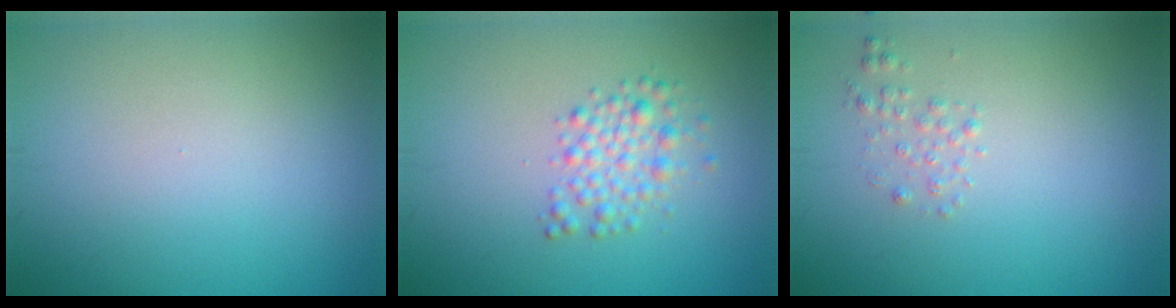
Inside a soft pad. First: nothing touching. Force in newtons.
{"total": 2.4, "press": 2.4, "slide": 0.1}
{"total": 1.0, "press": 1.0, "slide": 0.1}